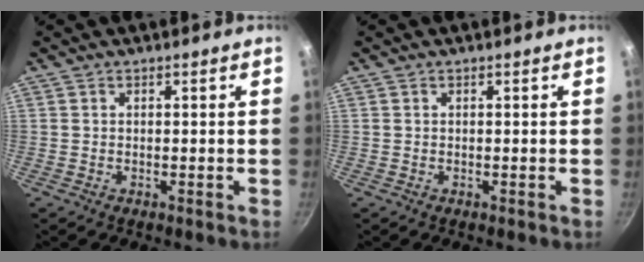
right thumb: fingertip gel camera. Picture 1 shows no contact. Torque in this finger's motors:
{"motor_torque": [-0.03, 0.03, -0.01, -0.04, 0.02]}